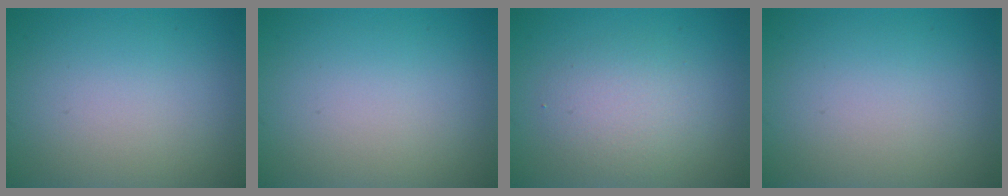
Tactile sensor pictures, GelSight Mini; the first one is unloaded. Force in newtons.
{"total": 0.0}
{"total": 3.0, "press": 3.0, "slide": 0.2}
{"total": 0.0}